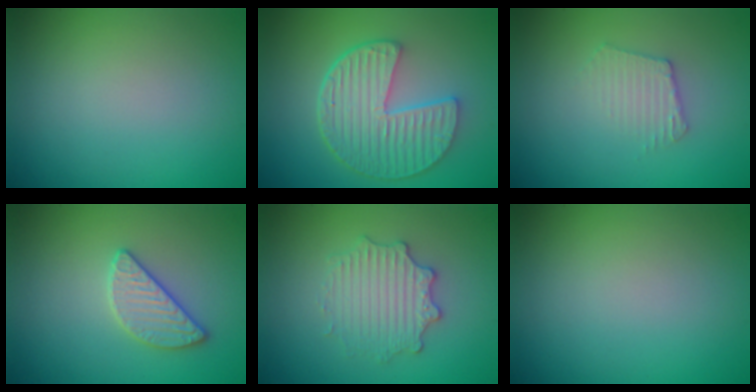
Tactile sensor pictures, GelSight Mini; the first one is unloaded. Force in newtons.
{"total": 6.2, "press": 4.8, "slide": 4.0}
{"total": 2.1, "press": 2.0, "slide": 0.4}
{"total": 2.6, "press": 2.6, "slide": 0.4}
{"total": 3.1, "press": 2.9, "slide": 1.0}
{"total": 0.0}